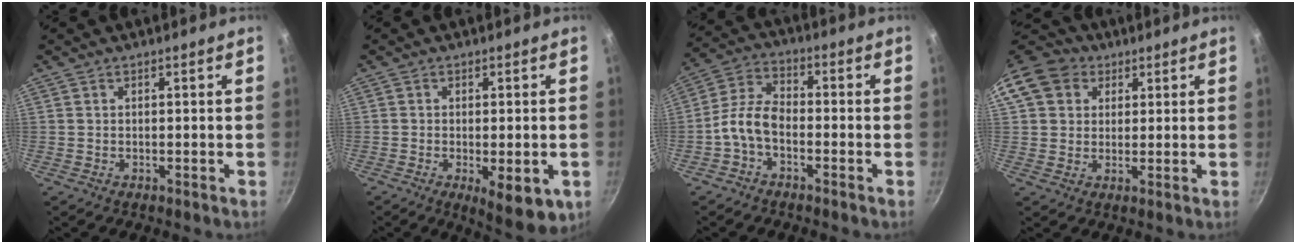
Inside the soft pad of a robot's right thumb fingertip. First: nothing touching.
{"total": 9.3, "force": [-2.8, 3.4, 8.2], "torque": [-0.102, -0.006, -0.029]}
{"total": 7.0, "force": [-2.8, 4.0, 5.0], "torque": [-0.102, 0.039, -0.068]}
{"total": 11.8, "force": [4.3, 9.8, 5.1], "torque": [-0.085, 0.019, 0.065]}